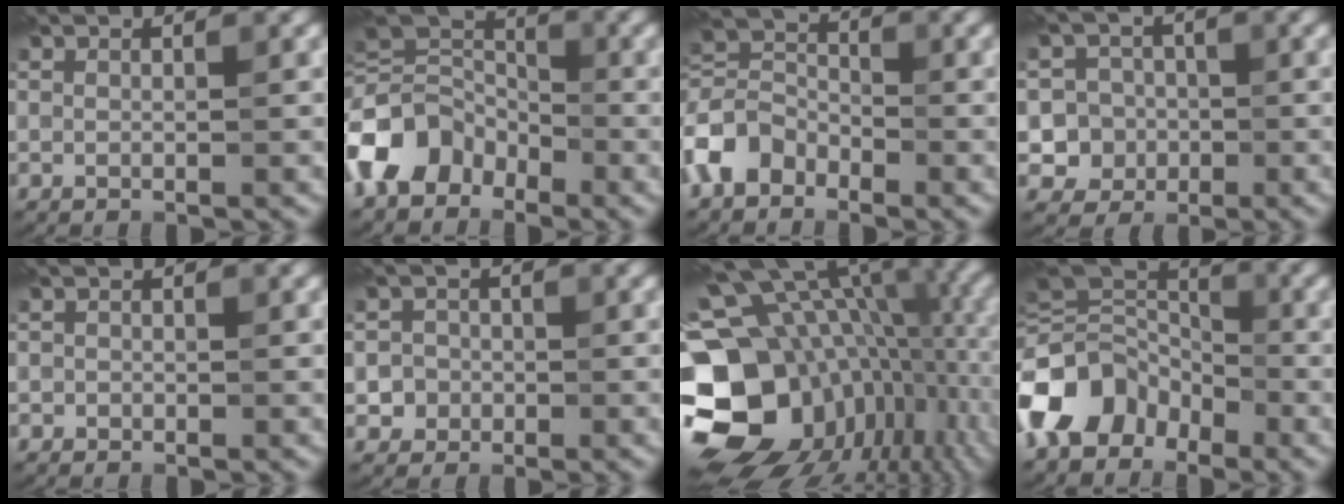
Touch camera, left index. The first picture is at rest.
{"total": 7.2, "force": [-3.3, 5.5, 3.3], "torque": [-0.058, 0.006, -0.084]}
{"total": 4.3, "force": [-2.6, 3.0, 1.7], "torque": [-0.036, 0.007, -0.068]}
{"total": 5.0, "force": [-1.3, 4.8, 0.8], "torque": [0.011, 0.007, -0.040]}
{"total": 0.6, "force": [-0.3, 0.5, 0.0], "torque": [0.004, -0.005, -0.006]}
{"total": 2.2, "force": [-0.6, 2.1, 0.3], "torque": [0.023, 0.002, -0.015]}
{"total": 21.0, "force": [-3.6, 15.5, 13.6], "torque": [-0.262, 0.001, -0.049]}
{"total": 10.0, "force": [-4.2, 7.5, 5.1], "torque": [-0.106, 0.004, -0.095]}